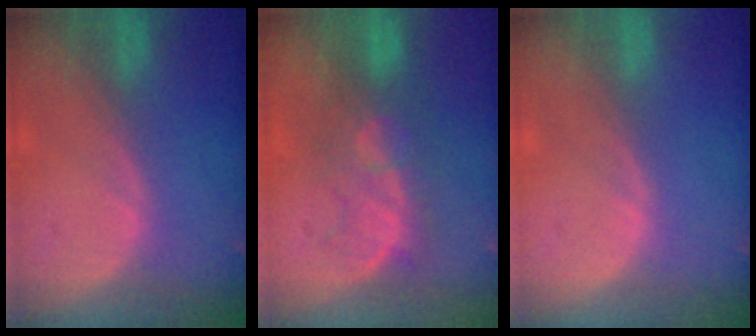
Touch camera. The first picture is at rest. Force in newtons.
{"total": 8.1, "press": 7.9, "slide": 1.7}
{"total": 0.0}